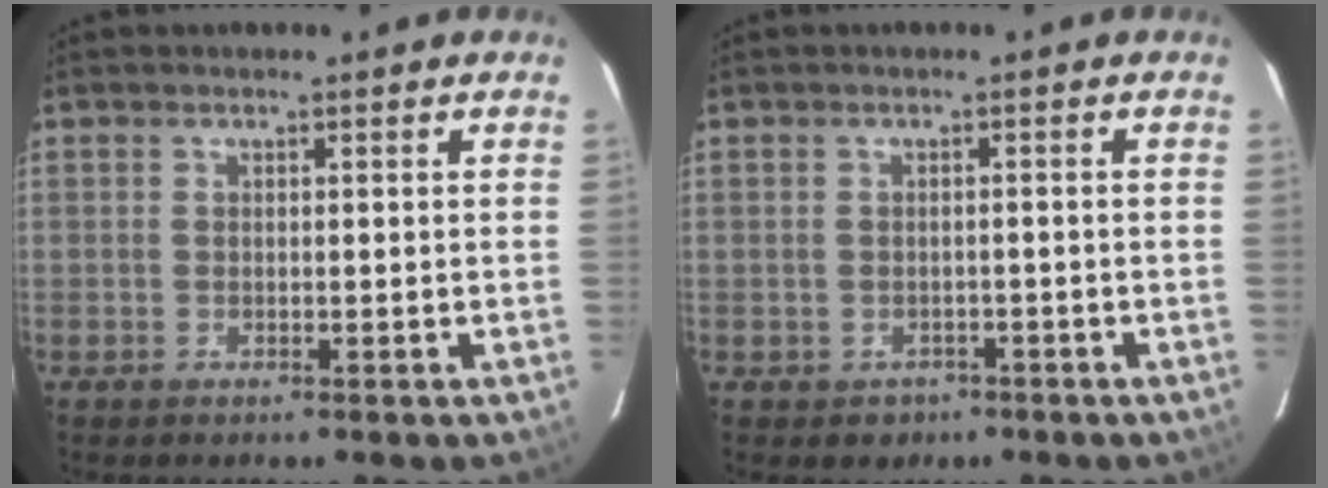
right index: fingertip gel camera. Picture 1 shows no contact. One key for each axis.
{"total": 2.4, "fx": -1.3, "fy": 1.9, "fz": 0.4, "tx": -0.006, "ty": 0.007, "tz": -0.011}